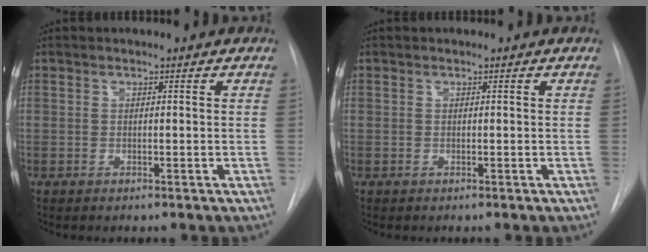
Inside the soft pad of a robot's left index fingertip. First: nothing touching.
{"total": 0.0}